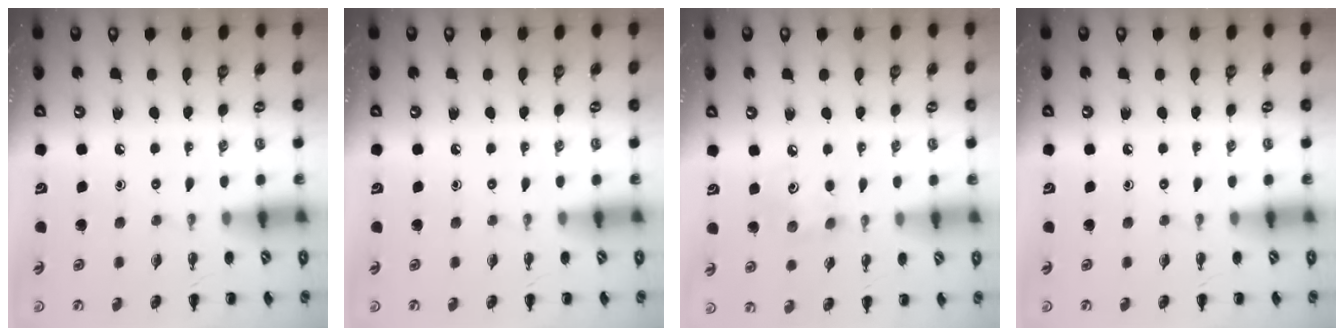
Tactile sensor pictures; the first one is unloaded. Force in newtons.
{"total": 0.0}
{"total": 4.8, "press": 4.7, "slide": 1.2}
{"total": 0.0}